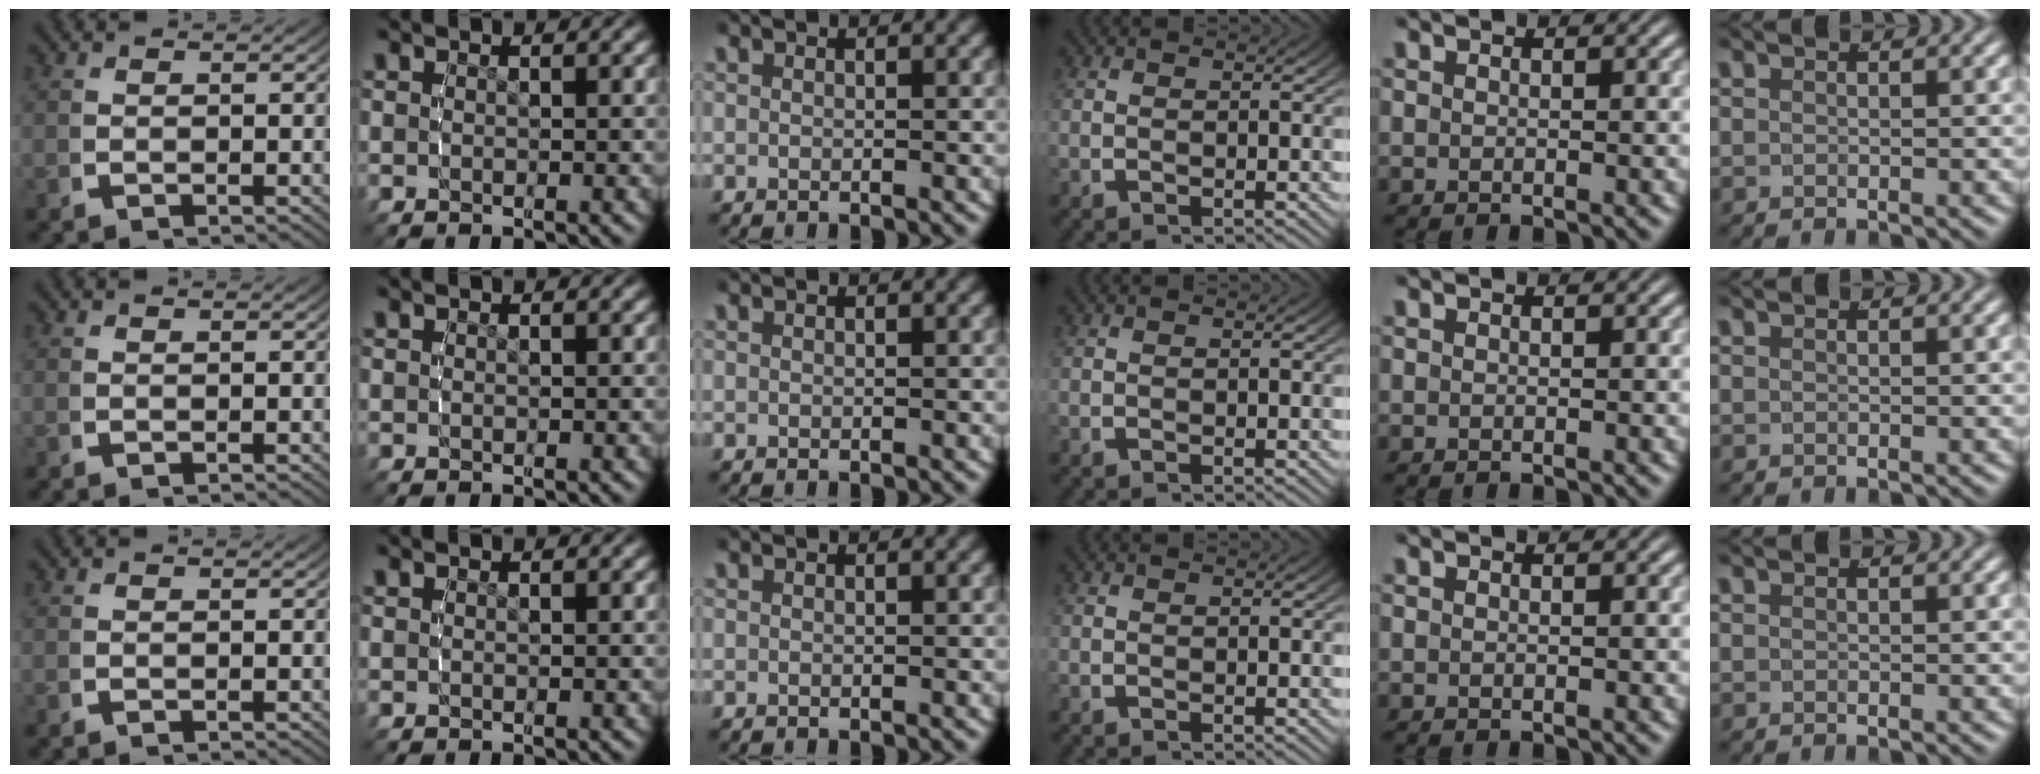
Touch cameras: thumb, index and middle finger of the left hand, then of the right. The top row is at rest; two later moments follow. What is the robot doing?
{"motion": "reach", "object": "jacket"}